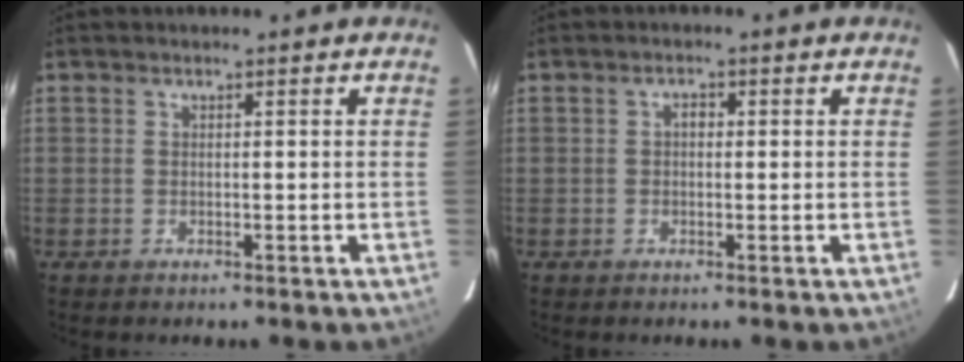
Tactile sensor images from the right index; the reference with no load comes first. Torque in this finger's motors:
{"motor_torque": [0.05, 0.01, 0.04, 0.03]}